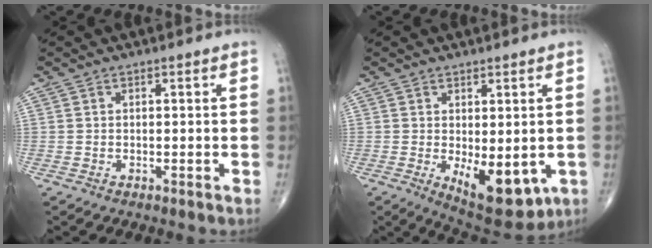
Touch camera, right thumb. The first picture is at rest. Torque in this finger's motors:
{"motor_torque": [1.06, 0.90, 0.19, -0.12, 0.21]}